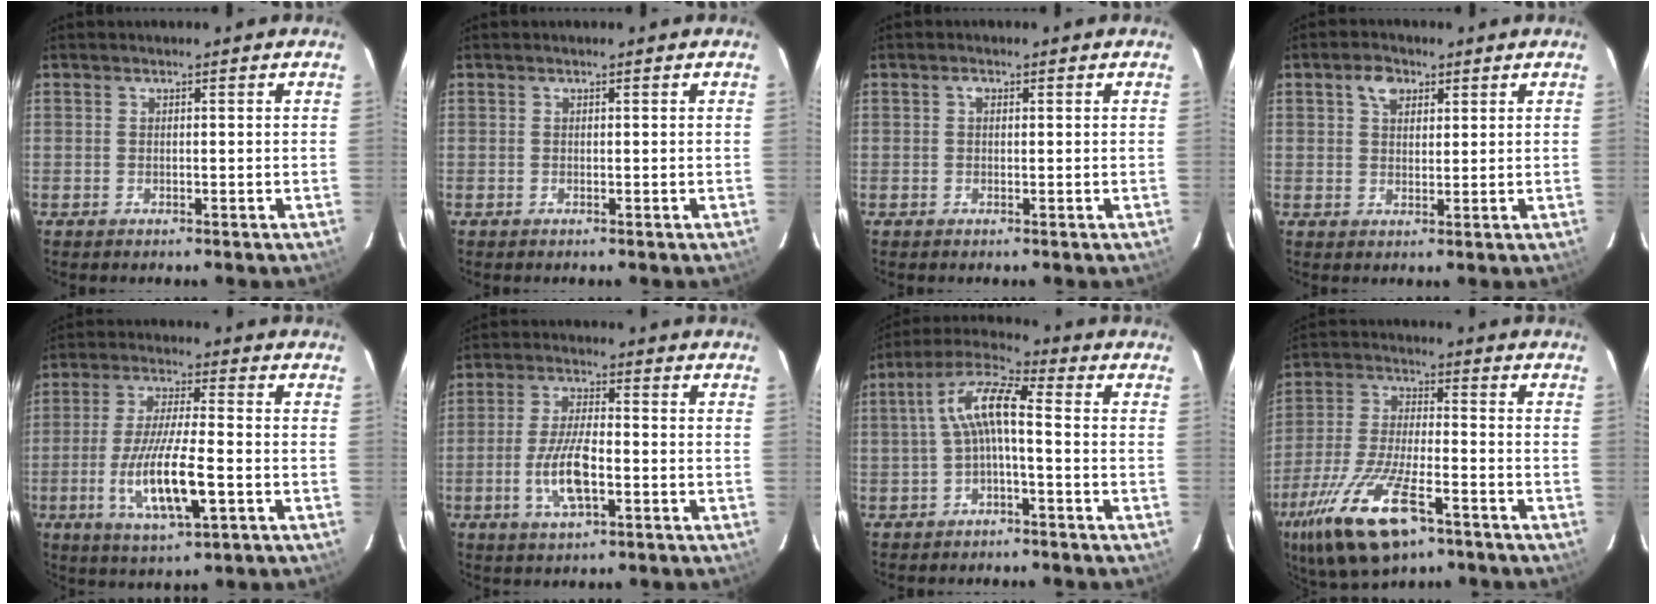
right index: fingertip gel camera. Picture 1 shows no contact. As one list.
[{"total": 0.0}, {"total": 0.8, "force": [0.2, 0.6, 0.5], "torque": [-0.009, 0.005, 0.002]}, {"total": 3.9, "force": [1.9, 2.6, 2.1], "torque": [-0.034, 0.012, 0.034]}, {"total": 12.9, "force": [-3.8, 2.6, 12.0], "torque": [-0.236, -0.019, -0.068]}, {"total": 8.8, "force": [-2.7, 2.8, 7.9], "torque": [-0.162, -0.002, -0.051]}, {"total": 7.9, "force": [-0.9, 1.8, 7.6], "torque": [-0.164, 0.022, -0.020]}, {"total": 17.7, "force": [-10.3, 6.4, 12.9], "torque": [-0.273, -0.043, -0.190]}]